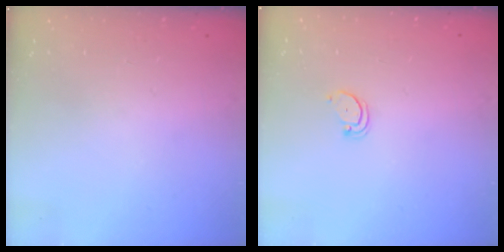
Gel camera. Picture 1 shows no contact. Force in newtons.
{"total": 2.5, "press": 2.5, "slide": 0.2}